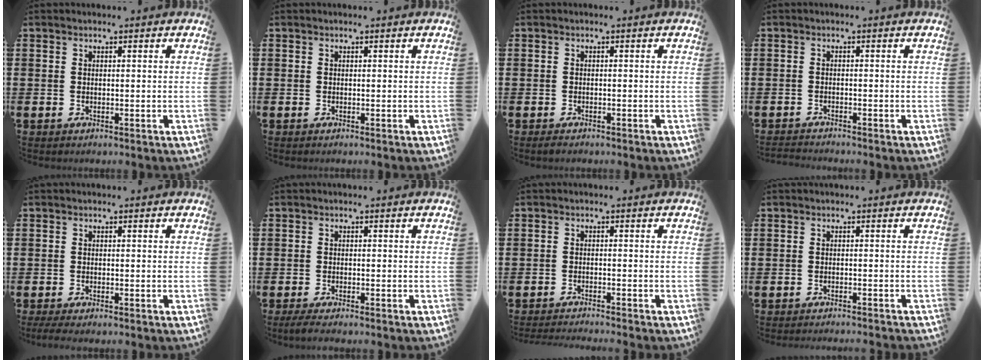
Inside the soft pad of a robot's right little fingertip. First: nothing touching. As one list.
[{"total": 0.0}, {"total": 0.5, "force": [-0.4, 0.2, 0.3], "torque": [-0.009, 0.001, -0.008]}, {"total": 1.1, "force": [-1.1, -0.1, 0.0], "torque": [-0.003, 0.000, -0.022]}, {"total": 1.0, "force": [-0.7, 0.1, 0.8], "torque": [-0.014, -0.004, -0.012]}, {"total": 1.3, "force": [-1.0, 0.1, 0.8], "torque": [-0.016, -0.003, -0.018]}, {"total": 1.3, "force": [-1.2, -0.2, 0.1], "torque": [-0.002, 0.000, -0.024]}, {"total": 0.9, "force": [-0.9, -0.2, 0.0], "torque": [0.000, 0.000, -0.018]}]